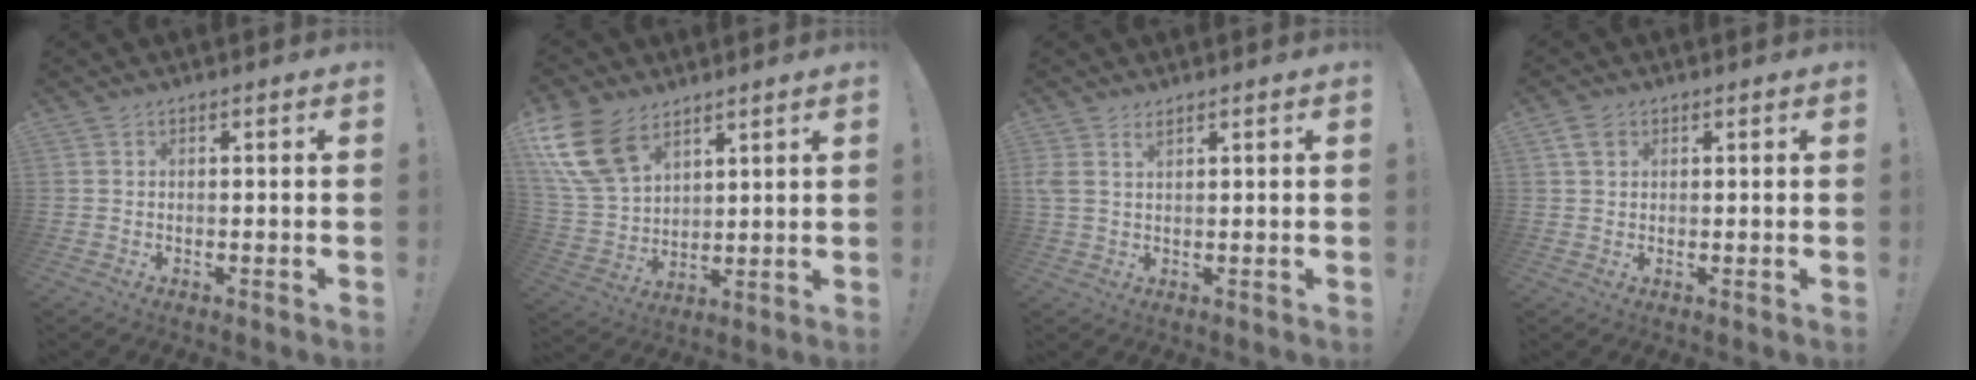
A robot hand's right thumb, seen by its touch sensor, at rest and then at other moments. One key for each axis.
{"total": 15.7, "fx": 9.0, "fy": 9.5, "fz": 8.7, "tx": -0.177, "ty": -0.042, "tz": 0.175}
{"total": 2.6, "fx": 1.7, "fy": 1.1, "fz": 1.7, "tx": -0.032, "ty": -0.006, "tz": 0.031}
{"total": 3.4, "fx": 1.7, "fy": 2.3, "fz": 1.9, "tx": -0.028, "ty": 0.000, "tz": 0.032}